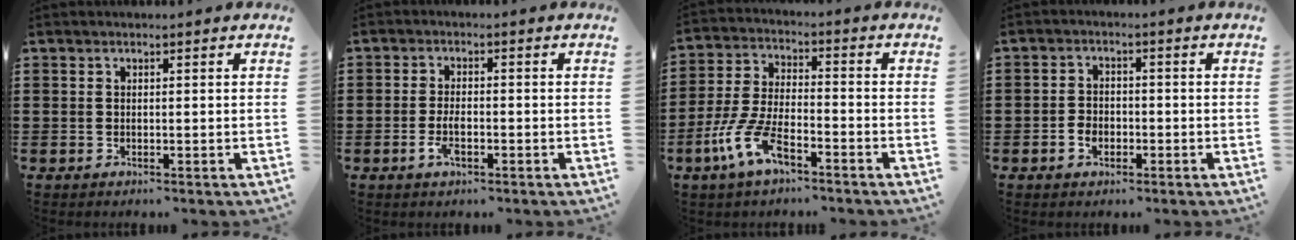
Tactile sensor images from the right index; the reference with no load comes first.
{"total": 3.2, "force": [-1.3, 1.2, 2.6], "torque": [-0.062, -0.007, -0.025]}
{"total": 8.7, "force": [-5.2, 3.0, 6.3], "torque": [-0.158, -0.007, -0.102]}
{"total": 2.5, "force": [-1.1, 1.9, 1.2], "torque": [-0.026, 0.001, -0.023]}